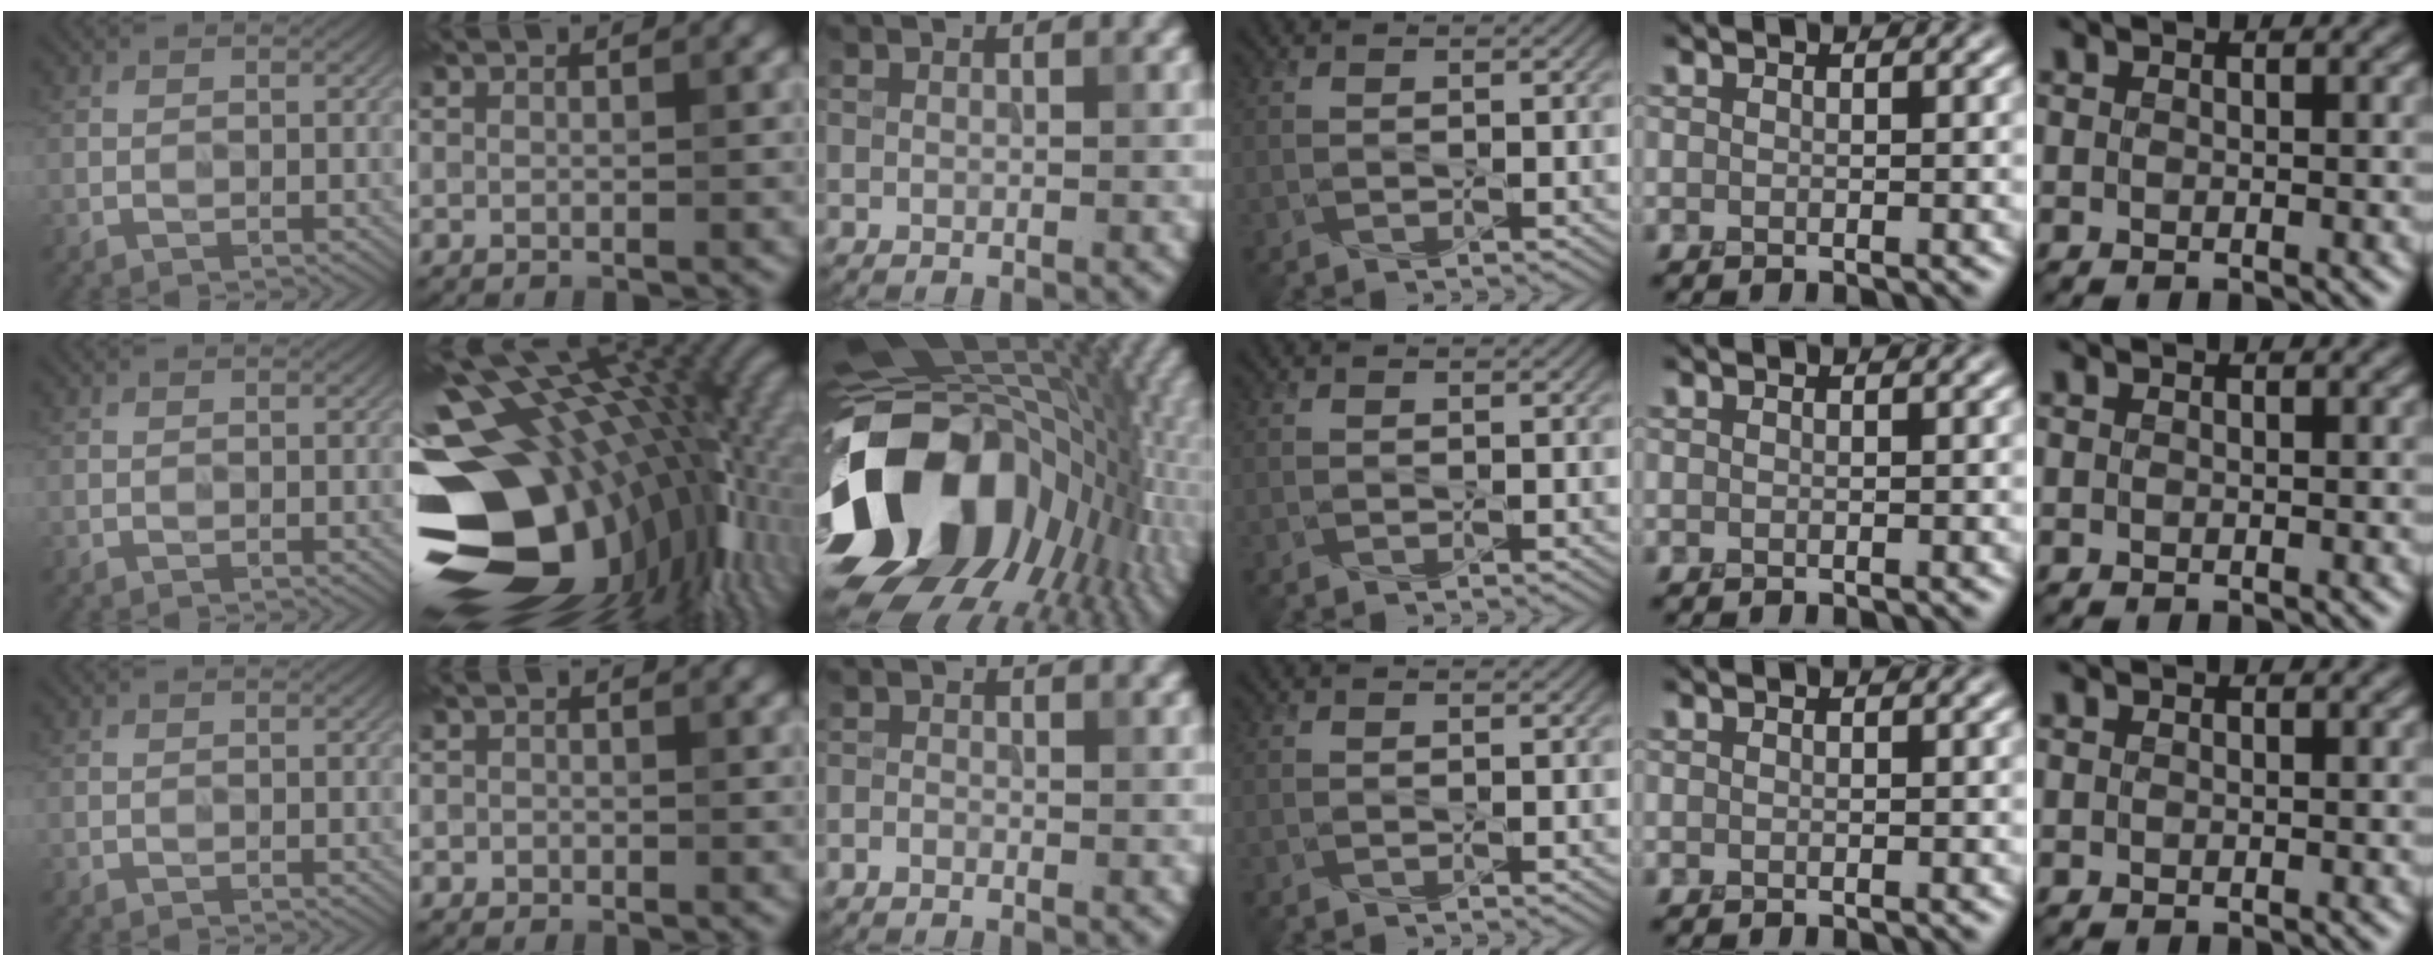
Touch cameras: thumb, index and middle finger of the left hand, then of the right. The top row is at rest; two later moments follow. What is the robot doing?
{"motion": "press", "object": "button"}